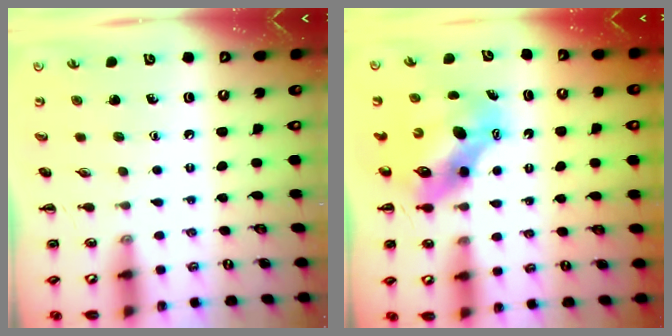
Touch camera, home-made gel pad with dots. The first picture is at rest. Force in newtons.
{"total": 7.7, "press": 7.5, "slide": 1.9}